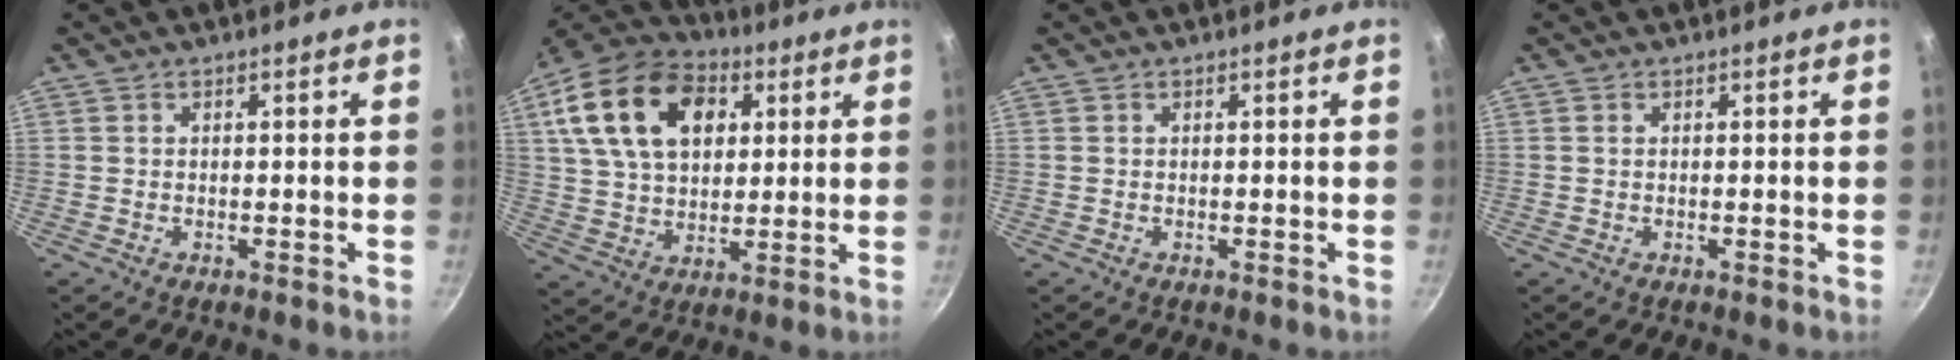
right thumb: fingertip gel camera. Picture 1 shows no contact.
{"total": 20.7, "force": [7.0, 13.8, 13.8], "torque": [-0.227, 0.003, 0.113]}
{"total": 0.0}
{"total": 0.0}